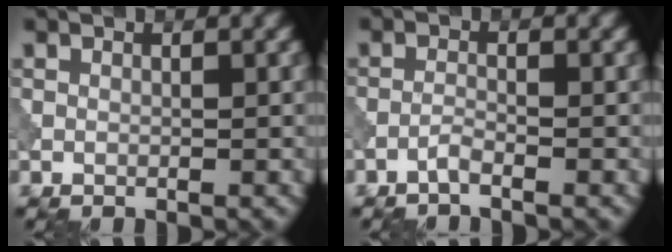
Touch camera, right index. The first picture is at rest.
{"total": 1.1, "force": [-0.9, 0.1, 0.6], "torque": [-0.012, 0.005, -0.023]}